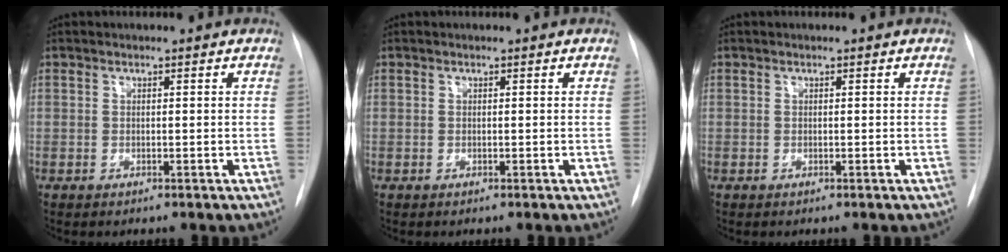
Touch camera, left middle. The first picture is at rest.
{"total": 0.0}
{"total": 0.0}